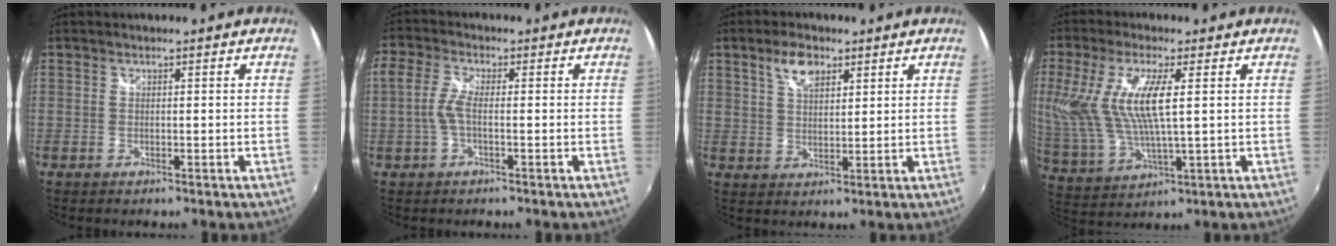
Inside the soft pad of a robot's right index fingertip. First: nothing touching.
{"total": 4.0, "force": [-0.8, 1.1, 3.8], "torque": [-0.087, 0.006, -0.019]}
{"total": 5.6, "force": [3.3, 2.8, 3.6], "torque": [-0.062, 0.009, 0.060]}
{"total": 15.7, "force": [3.6, 4.8, 14.5], "torque": [-0.291, -0.005, 0.079]}